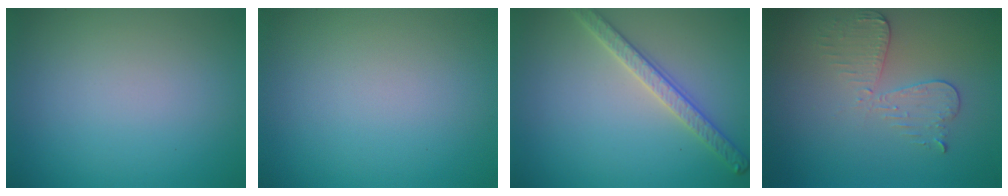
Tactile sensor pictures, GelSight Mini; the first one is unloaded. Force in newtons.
{"total": 0.0}
{"total": 3.0, "press": 2.9, "slide": 0.7}
{"total": 2.9, "press": 2.7, "slide": 1.2}